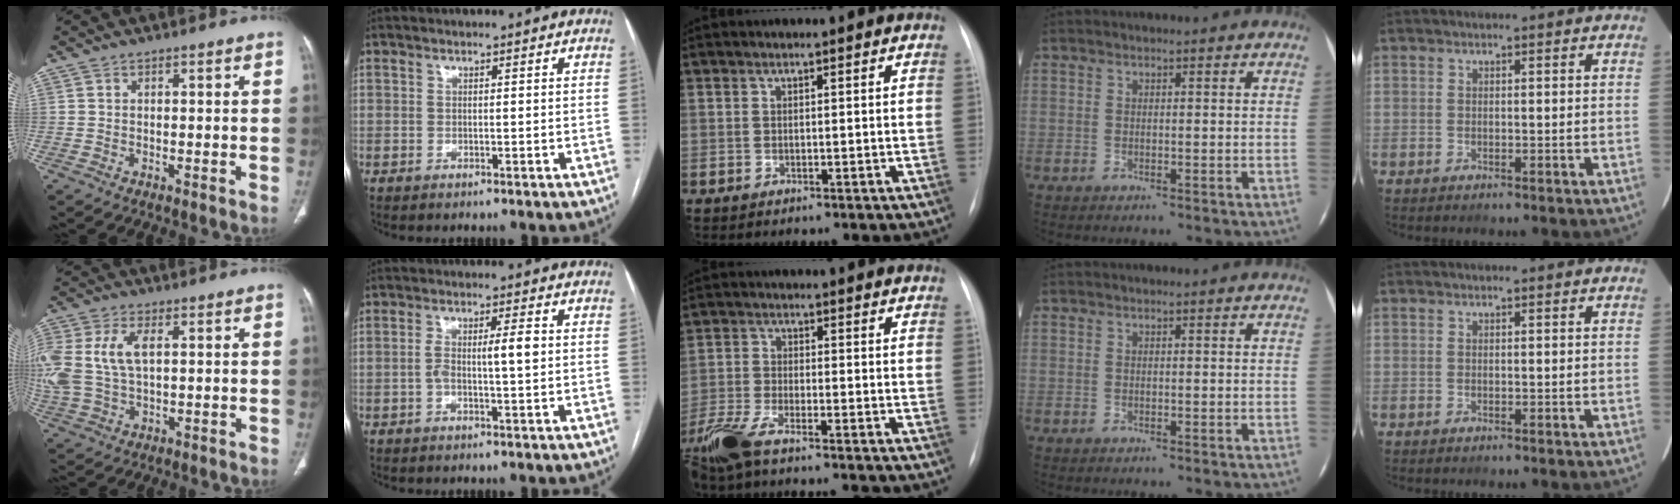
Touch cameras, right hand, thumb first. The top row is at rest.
{"thumb": {"total": 15.0, "force": [2.6, 8.9, 11.8], "torque": [-0.301, 0.007, 0.054]}, "index": {"total": 4.8, "force": [0.0, 0.7, 4.7], "torque": [-0.089, 0.011, 0.001]}, "middle": {"total": 10.5, "force": [-8.6, 1.3, 5.8], "torque": [-0.114, -0.019, -0.148]}}